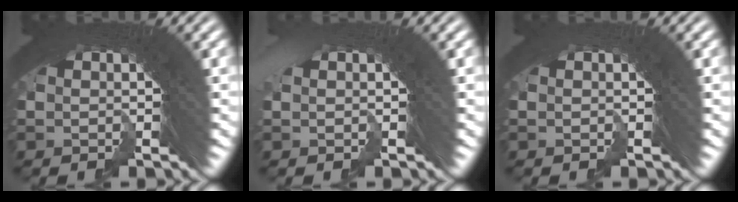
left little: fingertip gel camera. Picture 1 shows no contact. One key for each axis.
{"total": 4.1, "fx": 0.0, "fy": -2.9, "fz": -2.9, "tx": 0.042, "ty": -0.002, "tz": 0.004}
{"total": 0.9, "fx": -0.3, "fy": -0.4, "fz": -0.7, "tx": 0.011, "ty": -0.002, "tz": -0.004}